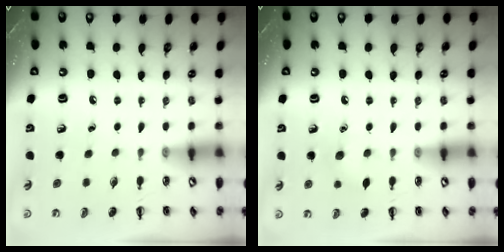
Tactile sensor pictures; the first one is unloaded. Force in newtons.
{"total": 4.7, "press": 4.5, "slide": 1.2}